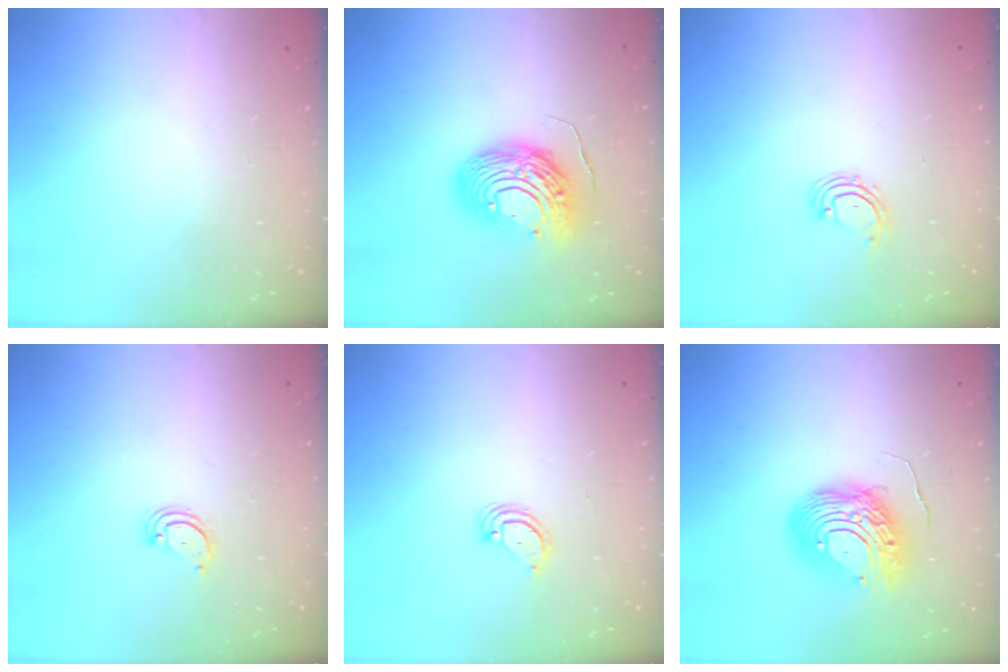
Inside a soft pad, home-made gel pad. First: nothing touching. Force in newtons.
{"total": 13.8, "press": 13.8, "slide": 1.1}
{"total": 2.0, "press": 2.0, "slide": 0.4}
{"total": 2.3, "press": 2.3, "slide": 0.2}
{"total": 3.6, "press": 3.6, "slide": 0.2}
{"total": 12.3, "press": 12.3, "slide": 1.1}